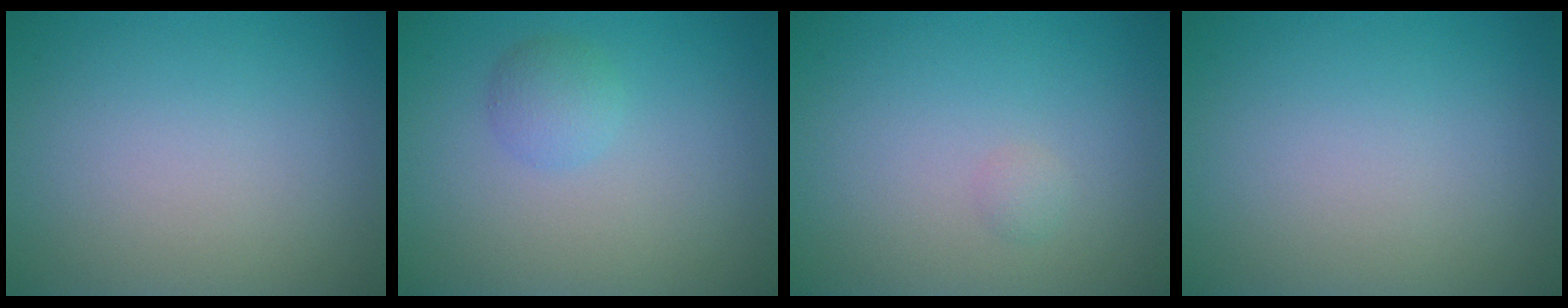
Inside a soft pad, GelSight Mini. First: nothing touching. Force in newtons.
{"total": 1.7, "press": 1.7, "slide": 0.1}
{"total": 0.6, "press": 0.6, "slide": 0.1}
{"total": 0.0}